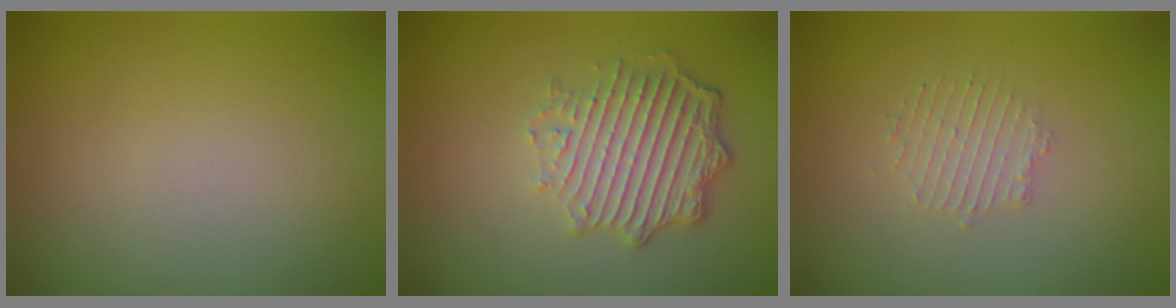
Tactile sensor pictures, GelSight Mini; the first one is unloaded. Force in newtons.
{"total": 4.8, "press": 3.7, "slide": 3.1}
{"total": 1.3, "press": 0.7, "slide": 1.1}